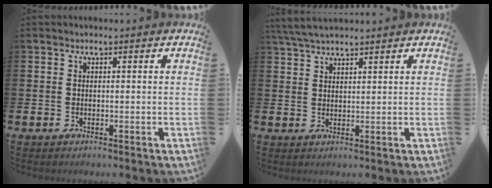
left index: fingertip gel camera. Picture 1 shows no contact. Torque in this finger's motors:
{"motor_torque": [-0.02, -0.23, 0.51, 0.18]}